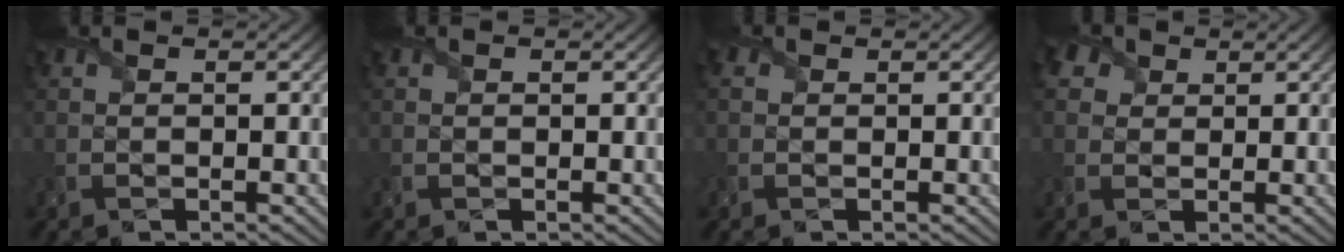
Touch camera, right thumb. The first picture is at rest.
{"total": 0.8, "force": [0.0, 0.7, 0.5], "torque": [-0.010, -0.004, 0.001]}
{"total": 0.8, "force": [0.3, 0.8, 0.1], "torque": [-0.008, 0.004, 0.003]}
{"total": 4.6, "force": [2.5, 3.4, 1.7], "torque": [-0.072, 0.016, 0.041]}